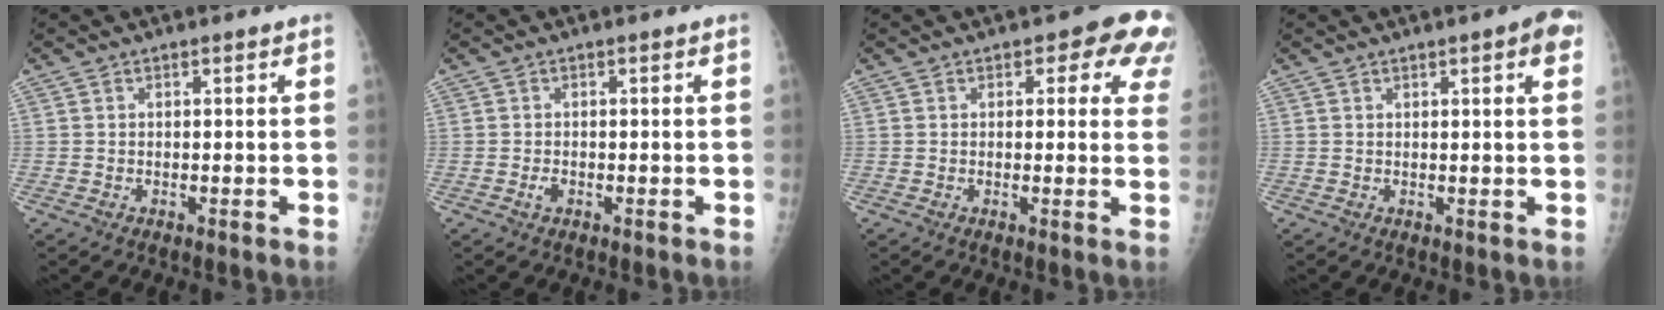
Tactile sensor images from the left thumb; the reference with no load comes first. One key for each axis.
{"total": 1.2, "fx": -0.3, "fy": 0.7, "fz": 0.9, "tx": -0.017, "ty": 0.003, "tz": -0.005}
{"total": 8.5, "fx": 4.3, "fy": 4.3, "fz": 6.0, "tx": -0.018, "ty": -0.010, "tz": 0.039}
{"total": 5.2, "fx": 2.4, "fy": 0.9, "fz": 4.5, "tx": -0.048, "ty": -0.003, "tz": 0.025}